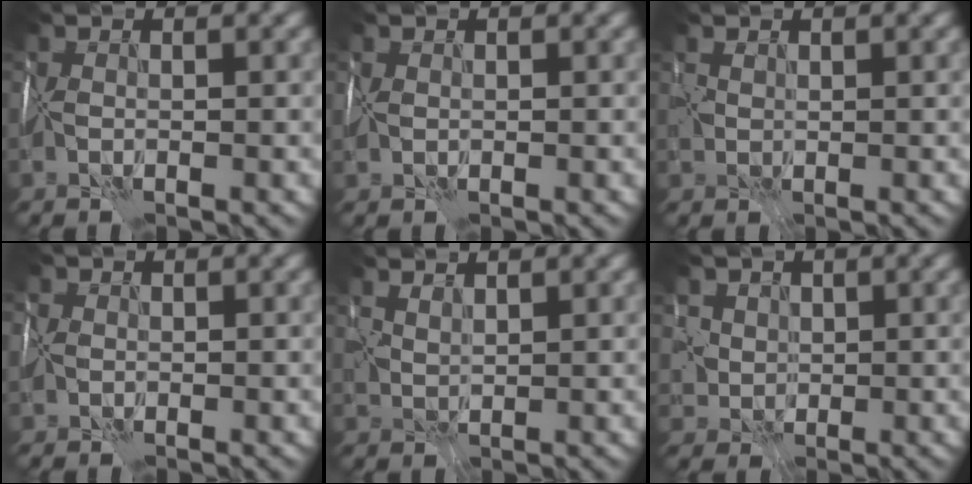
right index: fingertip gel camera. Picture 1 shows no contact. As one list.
[{"total": 0.9, "force": [0.3, 0.8, 0.3], "torque": [-0.008, -0.001, 0.009]}, {"total": 1.1, "force": [0.6, 0.9, 0.3], "torque": [-0.006, 0.000, 0.016]}, {"total": 0.9, "force": [0.2, 0.9, 0.0], "torque": [-0.002, 0.001, 0.004]}, {"total": 2.0, "force": [1.9, 0.5, 0.4], "torque": [-0.011, 0.002, 0.046]}, {"total": 2.7, "force": [1.1, 2.5, 0.4], "torque": [-0.002, 0.010, 0.024]}]